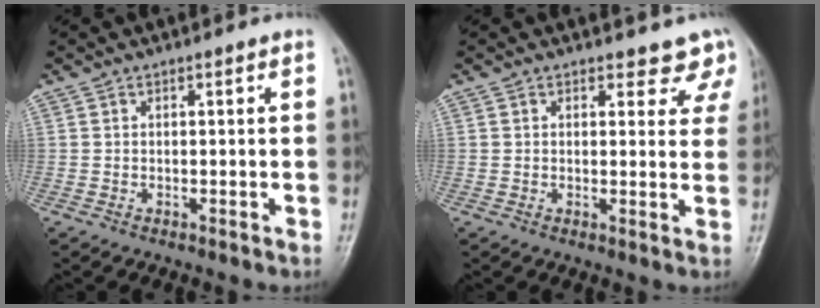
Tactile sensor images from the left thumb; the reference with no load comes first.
{"total": 5.2, "force": [4.4, 2.8, 0.8], "torque": [0.031, -0.022, 0.032]}